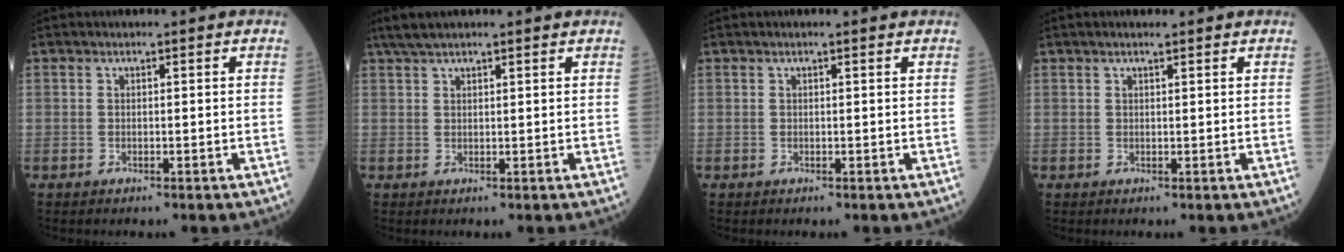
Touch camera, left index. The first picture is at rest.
{"total": 5.3, "force": [4.5, 0.3, 2.8], "torque": [-0.046, 0.035, 0.080]}
{"total": 0.8, "force": [0.7, -0.1, 0.4], "torque": [-0.012, 0.003, 0.010]}
{"total": 1.6, "force": [1.3, 0.2, 1.0], "torque": [-0.019, 0.010, 0.020]}